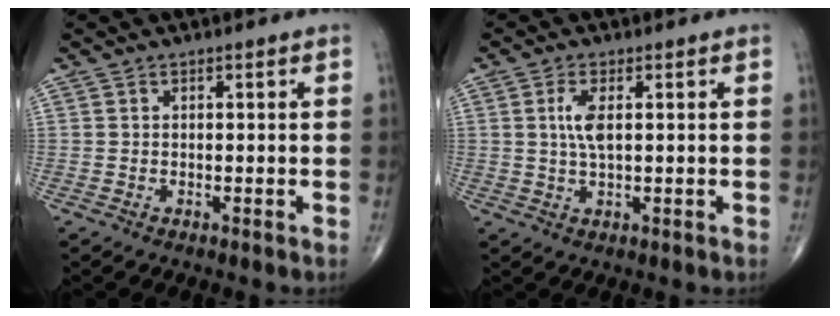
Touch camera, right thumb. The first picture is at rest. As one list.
[{"total": 4.1, "force": [0.8, 1.4, 3.7], "torque": [-0.081, 0.000, 0.015]}]